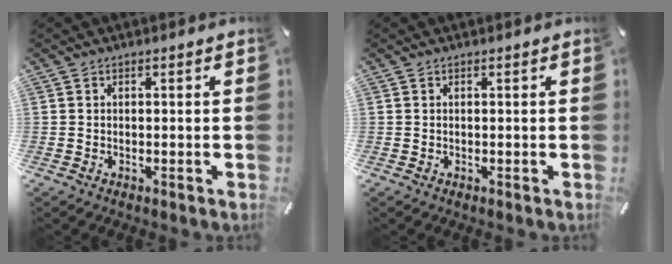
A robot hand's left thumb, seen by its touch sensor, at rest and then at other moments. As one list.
[{"total": 0.0}]